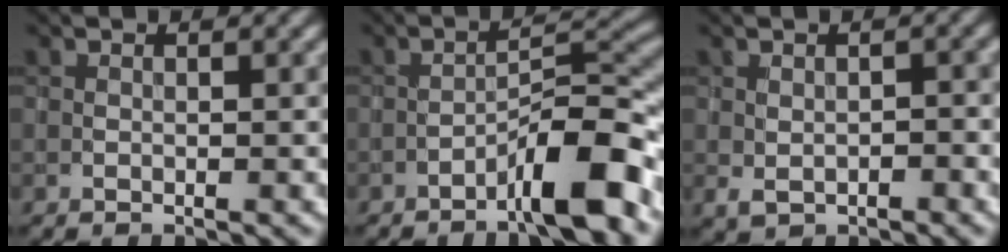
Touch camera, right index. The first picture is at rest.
{"total": 6.5, "force": [-3.9, 1.1, 5.1], "torque": [-0.076, 0.023, -0.068]}
{"total": 2.0, "force": [-0.7, 1.3, 1.3], "torque": [-0.023, -0.005, -0.007]}